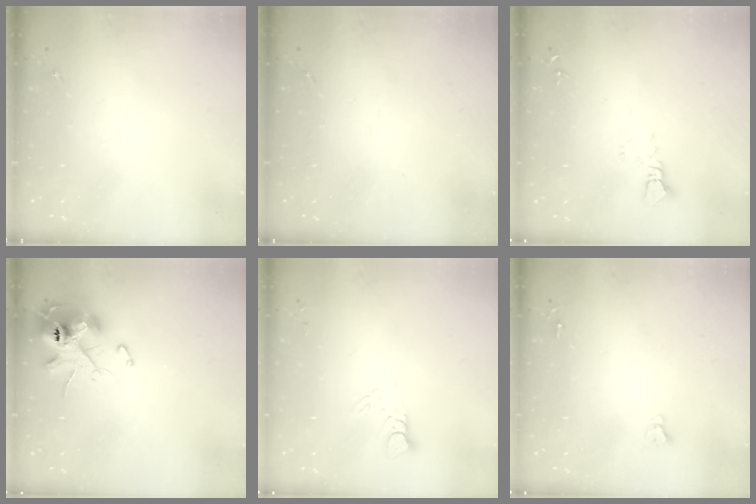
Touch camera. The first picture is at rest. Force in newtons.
{"total": 0.0}
{"total": 2.5, "press": 2.5, "slide": 0.1}
{"total": 11.9, "press": 11.7, "slide": 1.7}
{"total": 3.2, "press": 3.2, "slide": 0.3}
{"total": 2.7, "press": 2.7, "slide": 0.2}